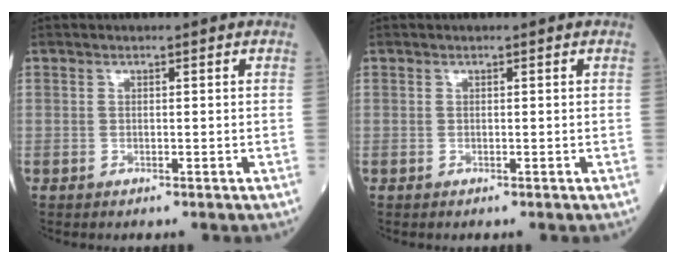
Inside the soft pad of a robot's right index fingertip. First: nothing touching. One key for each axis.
{"total": 0.0}